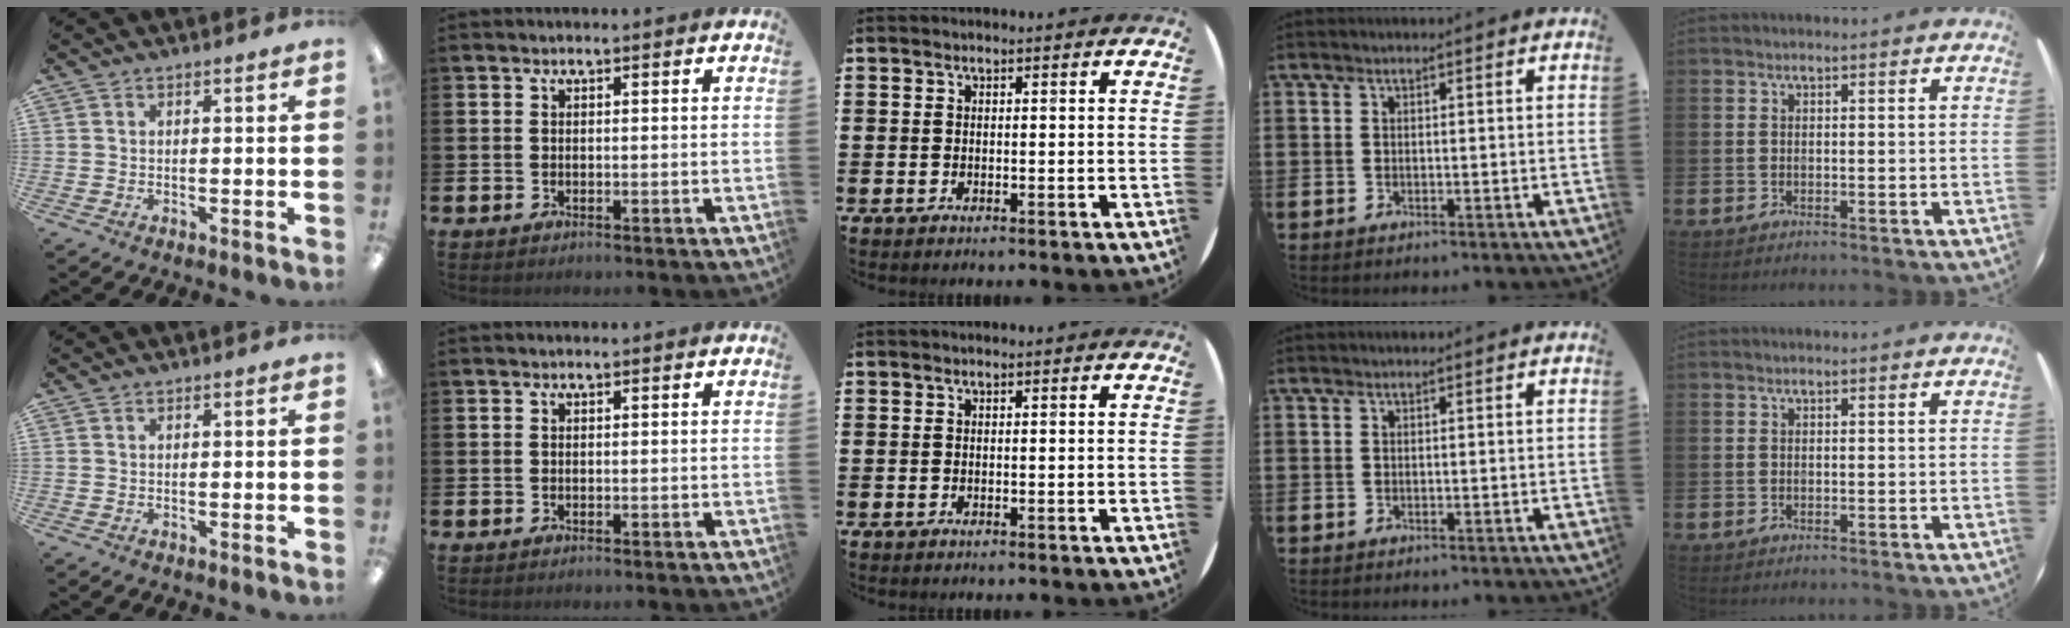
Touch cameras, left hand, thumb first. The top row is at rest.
{}